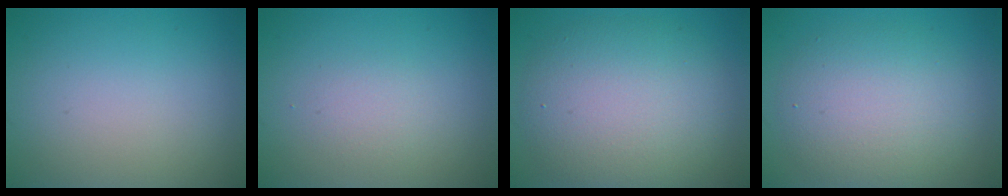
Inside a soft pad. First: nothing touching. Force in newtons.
{"total": 1.3, "press": 1.3, "slide": 0.0}
{"total": 8.1, "press": 8.1, "slide": 0.4}
{"total": 5.7, "press": 5.7, "slide": 0.3}